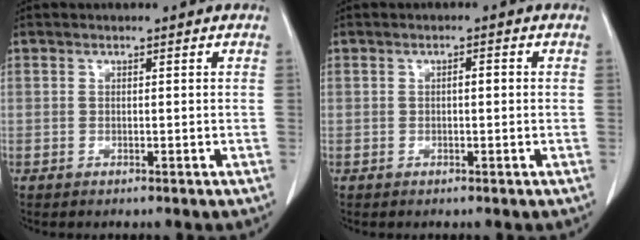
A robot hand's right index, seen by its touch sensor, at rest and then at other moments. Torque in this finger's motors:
{"motor_torque": [0.16, -0.04, 0.01, 0.01]}